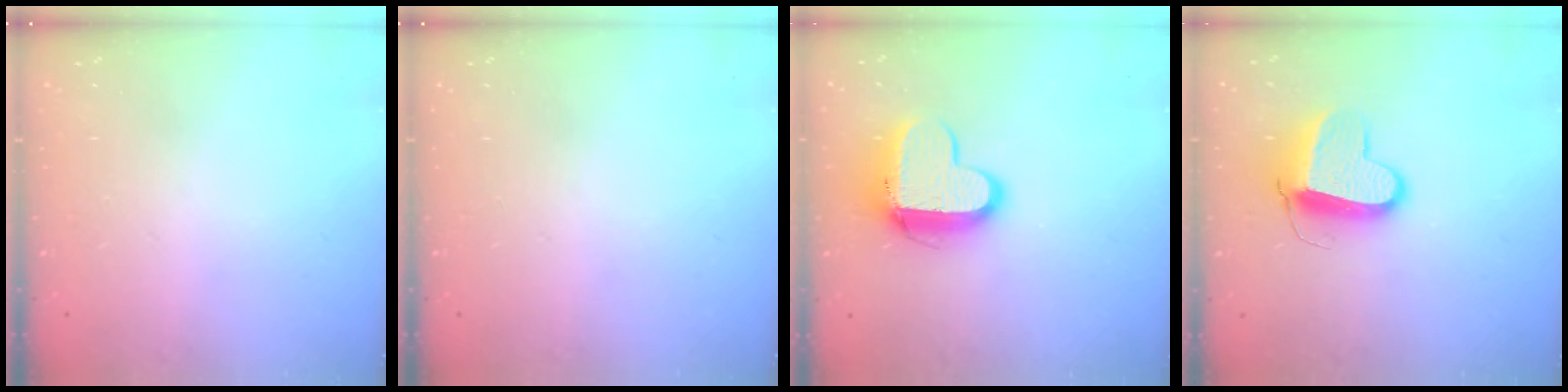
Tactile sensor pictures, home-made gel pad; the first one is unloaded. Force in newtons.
{"total": 0.0}
{"total": 12.1, "press": 12.0, "slide": 0.9}
{"total": 10.9, "press": 10.8, "slide": 1.3}